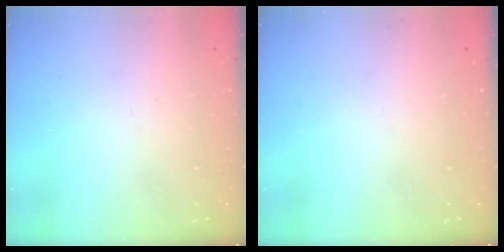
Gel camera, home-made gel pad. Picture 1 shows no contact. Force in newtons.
{"total": 0.0}